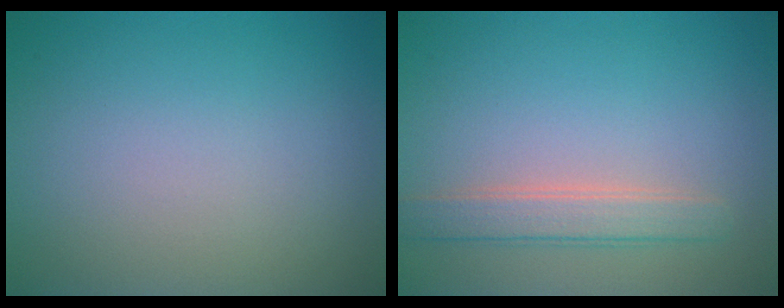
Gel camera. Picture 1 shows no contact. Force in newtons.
{"total": 2.7, "press": 2.7, "slide": 0.5}